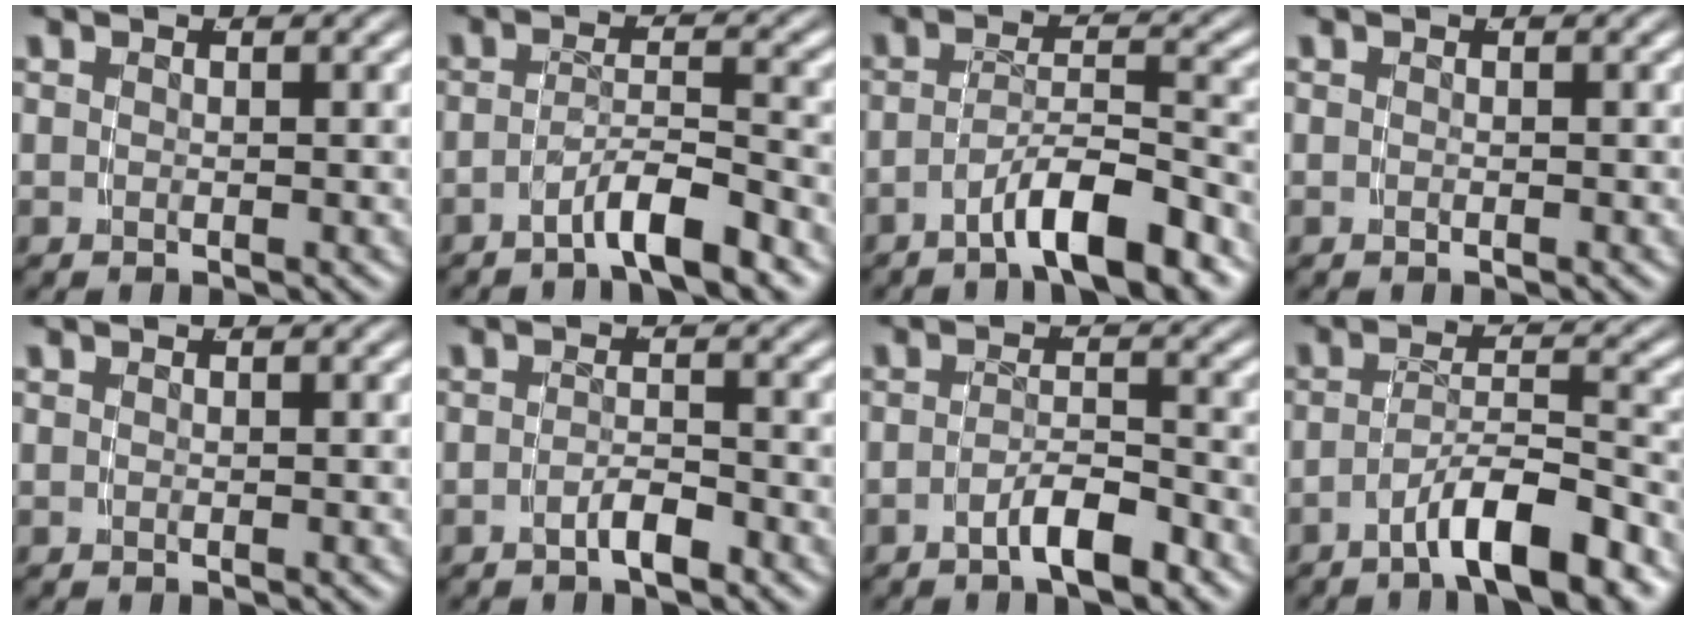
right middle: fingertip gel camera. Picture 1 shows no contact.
{"total": 3.7, "force": [-3.0, 0.1, 2.1], "torque": [-0.029, 0.000, -0.053]}
{"total": 5.1, "force": [-3.7, 0.6, 3.5], "torque": [-0.042, 0.002, -0.061]}
{"total": 0.0}
{"total": 0.0}
{"total": 1.9, "force": [-1.6, -0.2, 1.0], "torque": [-0.011, 0.000, -0.030]}
{"total": 3.2, "force": [-2.6, 0.1, 1.9], "torque": [-0.023, -0.002, -0.044]}
{"total": 5.6, "force": [-3.9, 0.7, 3.9], "torque": [-0.049, 0.001, -0.063]}